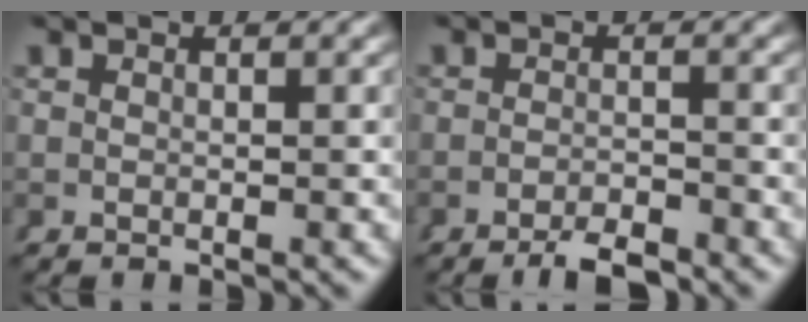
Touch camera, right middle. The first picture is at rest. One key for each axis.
{"total": 2.8, "fx": -2.6, "fy": 0.4, "fz": 1.2, "tx": -0.010, "ty": 0.000, "tz": -0.045}